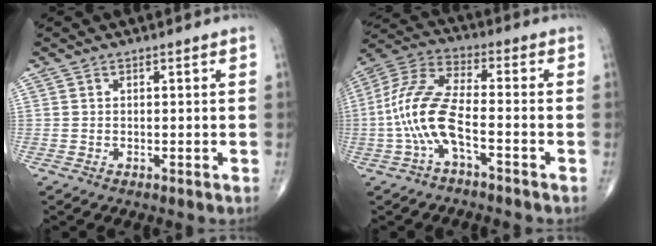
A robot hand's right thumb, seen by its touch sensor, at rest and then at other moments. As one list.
[{"total": 12.3, "force": [-3.6, 4.4, 10.9], "torque": [-0.251, 0.042, -0.074]}]